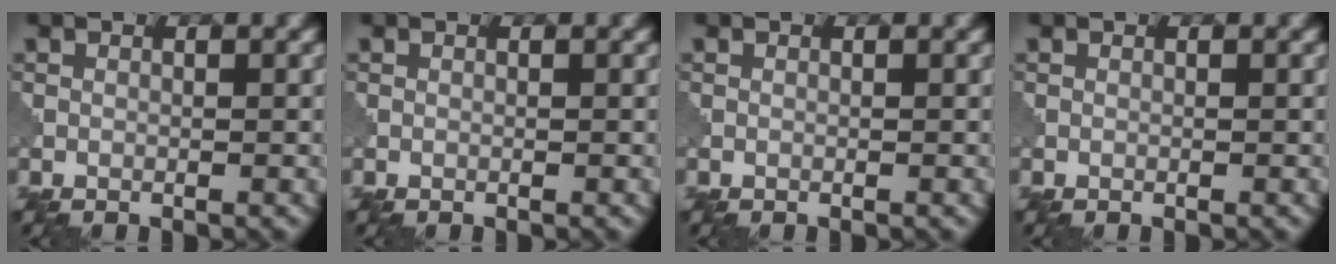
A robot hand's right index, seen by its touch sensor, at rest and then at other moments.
{"total": 0.0}
{"total": 0.0}
{"total": 0.0}